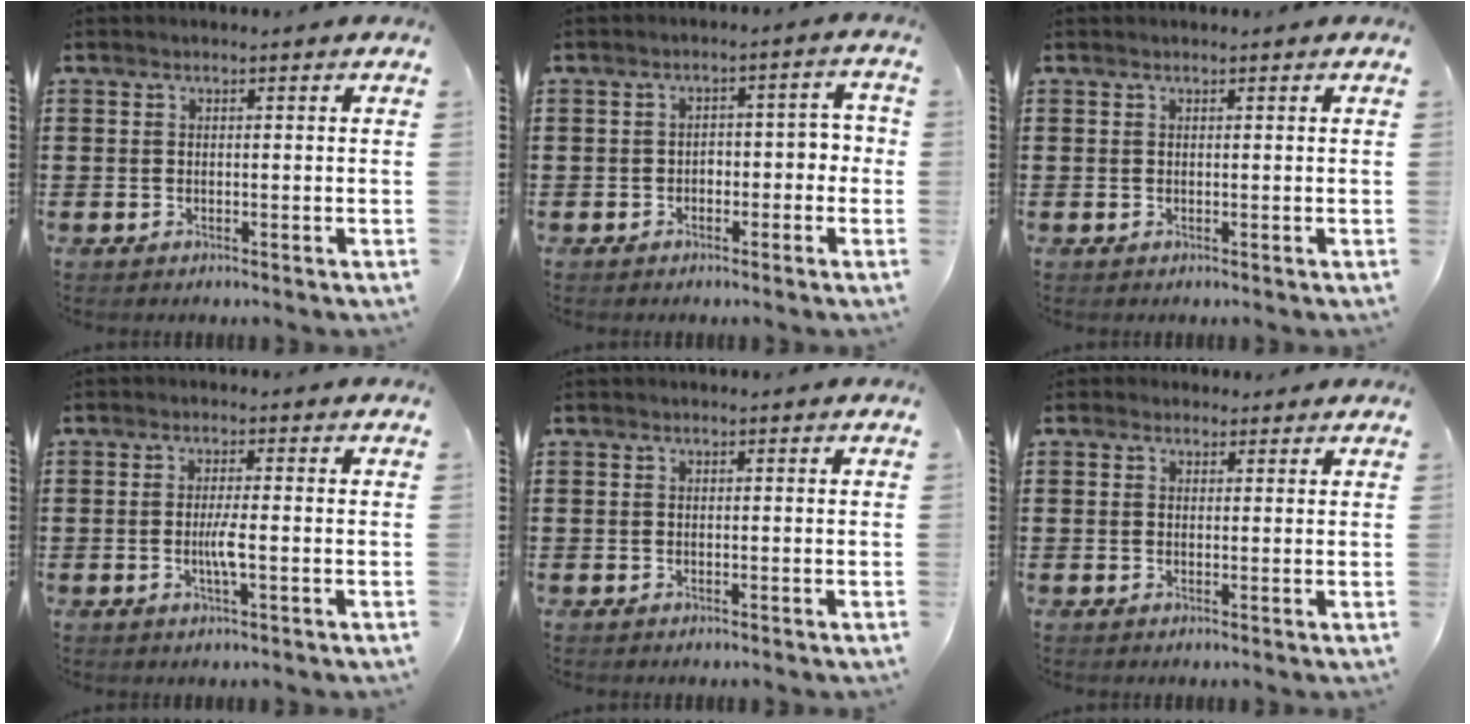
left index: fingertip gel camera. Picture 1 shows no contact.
{"total": 2.9, "force": [-1.4, 1.7, 1.8], "torque": [-0.037, 0.007, -0.033]}
{"total": 0.0}
{"total": 3.3, "force": [-0.6, 0.2, 3.3], "torque": [-0.065, -0.007, -0.014]}
{"total": 0.0}
{"total": 1.4, "force": [1.1, 0.8, 0.2], "torque": [-0.007, 0.006, 0.021]}